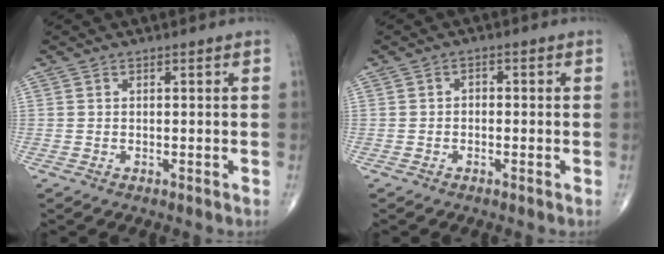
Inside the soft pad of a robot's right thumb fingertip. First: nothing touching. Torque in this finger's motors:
{"motor_torque": [-0.18, -0.03, 0.02, 0.05, 0.04]}